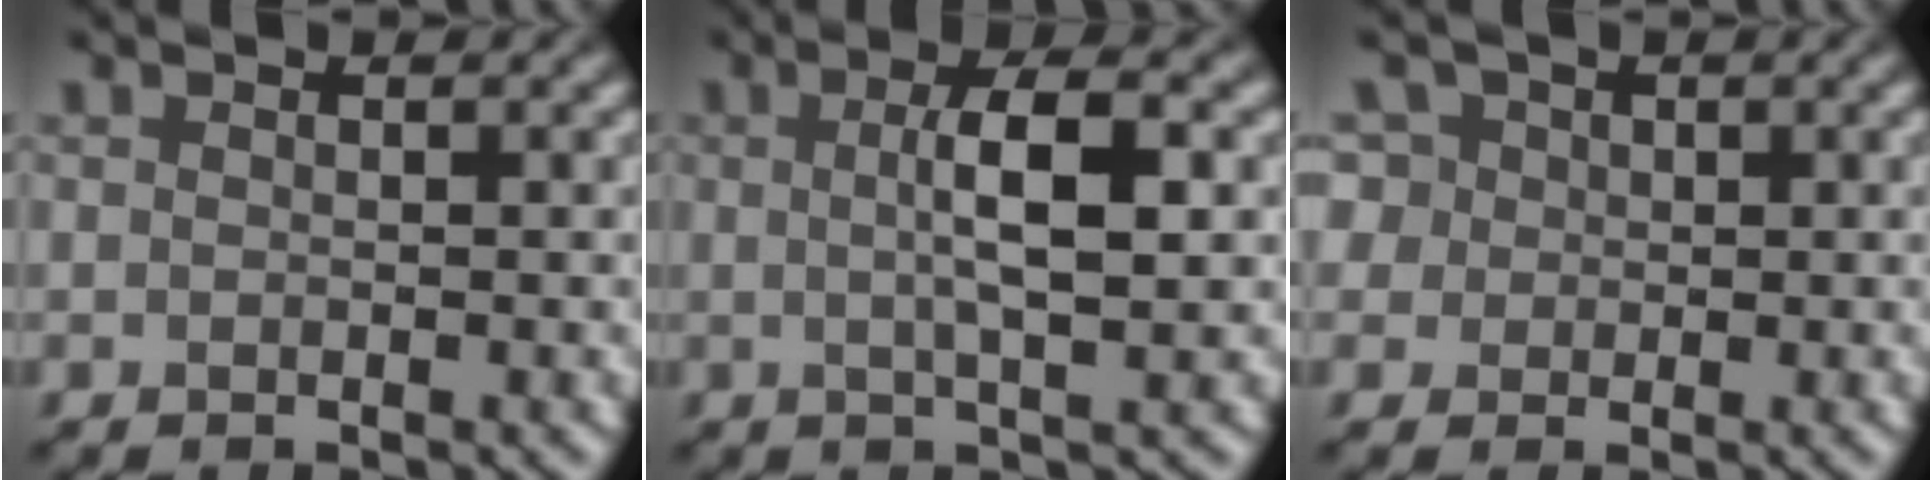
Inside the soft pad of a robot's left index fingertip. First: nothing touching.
{"total": 4.9, "force": [0.3, 1.1, 4.8], "torque": [-0.084, 0.006, 0.002]}
{"total": 6.9, "force": [3.2, 5.3, 3.2], "torque": [-0.067, 0.023, 0.031]}